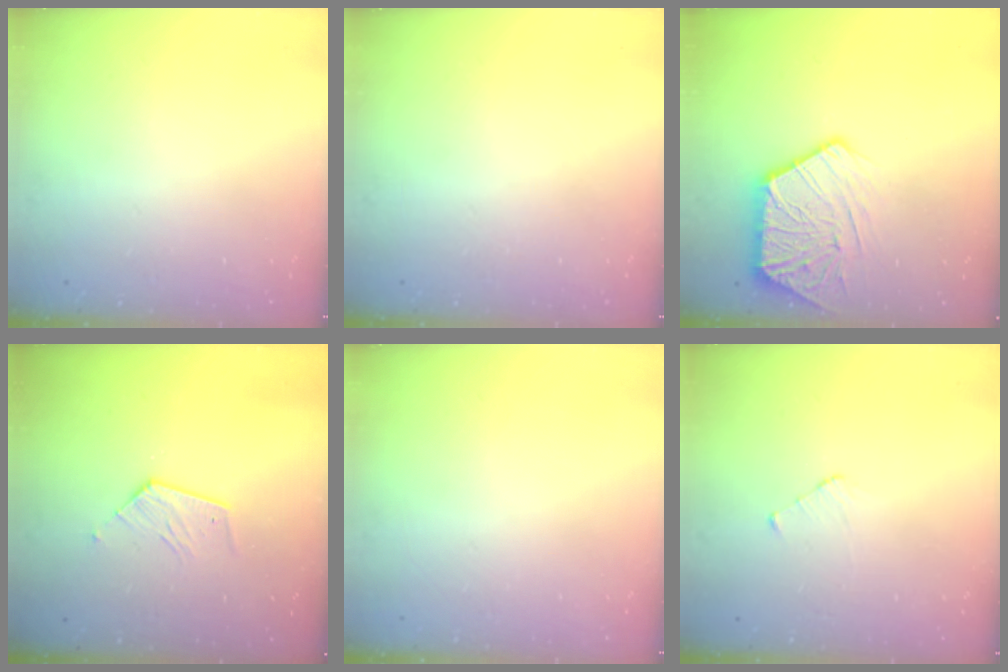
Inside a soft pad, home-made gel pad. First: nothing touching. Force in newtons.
{"total": 0.0}
{"total": 14.0, "press": 13.9, "slide": 1.4}
{"total": 7.2, "press": 7.2, "slide": 0.3}
{"total": 0.0}
{"total": 3.8, "press": 3.8, "slide": 0.3}